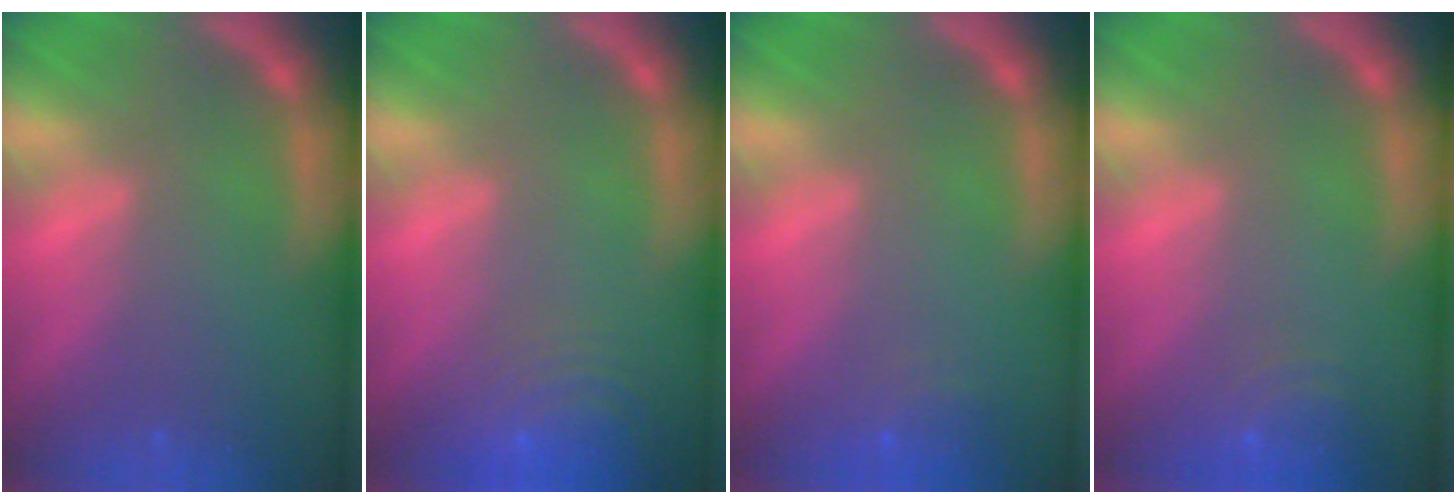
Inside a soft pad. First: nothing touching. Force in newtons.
{"total": 8.5}
{"total": 1.9}
{"total": 3.5}